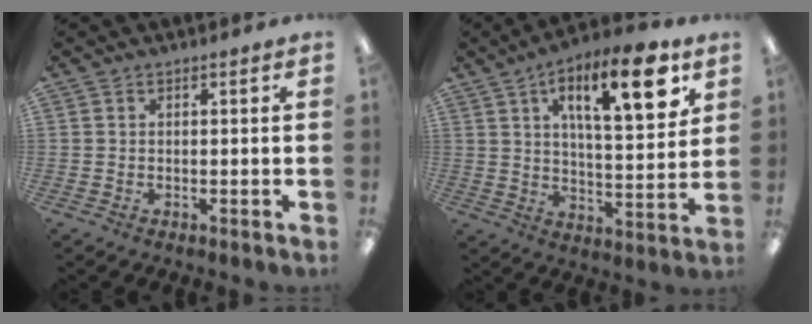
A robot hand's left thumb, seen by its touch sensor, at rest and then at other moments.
{"total": 18.0, "force": [9.0, 6.2, 14.2], "torque": [-0.202, -0.033, 0.135]}